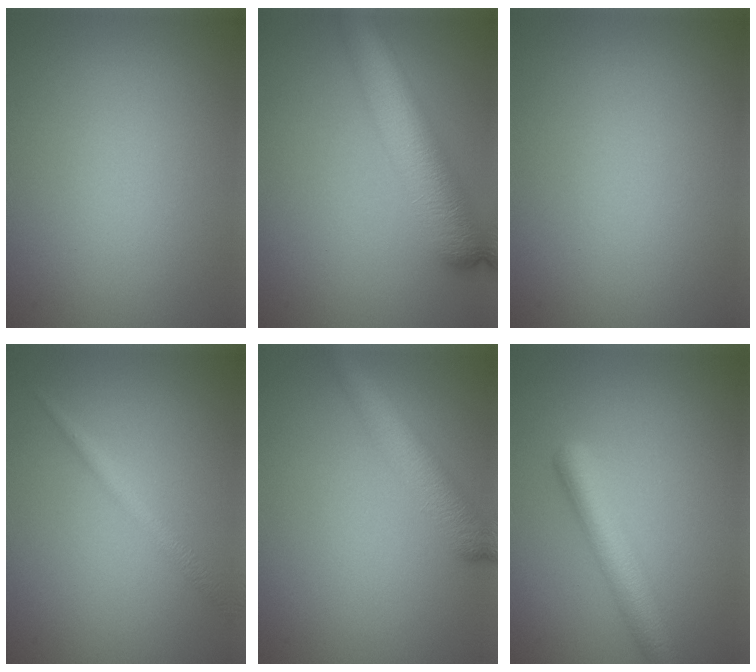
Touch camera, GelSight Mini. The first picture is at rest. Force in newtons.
{"total": 7.5, "press": 7.5, "slide": 0.3}
{"total": 0.0}
{"total": 1.8, "press": 1.8, "slide": 0.0}
{"total": 4.3, "press": 4.3, "slide": 0.1}
{"total": 4.5, "press": 4.5, "slide": 0.2}